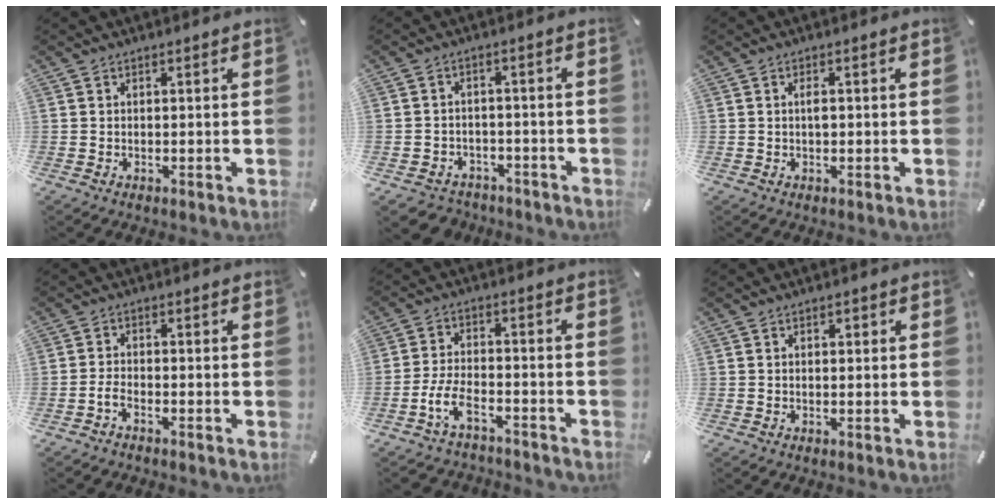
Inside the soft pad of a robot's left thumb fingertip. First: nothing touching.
{"total": 4.0, "force": [-2.7, 2.8, 0.8], "torque": [-0.019, 0.013, -0.053]}
{"total": 1.6, "force": [0.0, 0.8, 1.4], "torque": [-0.028, 0.001, -0.001]}
{"total": 2.4, "force": [-1.7, 1.0, 1.4], "torque": [-0.033, 0.005, -0.034]}
{"total": 8.2, "force": [-4.8, 4.2, 5.2], "torque": [-0.120, 0.013, -0.092]}
{"total": 1.1, "force": [0.1, 0.7, 0.8], "torque": [-0.016, 0.006, 0.000]}